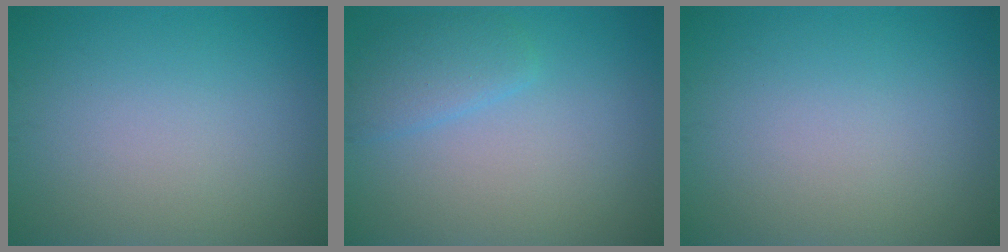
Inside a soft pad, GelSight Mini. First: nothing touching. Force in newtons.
{"total": 2.4, "press": 2.4, "slide": 0.2}
{"total": 0.0}